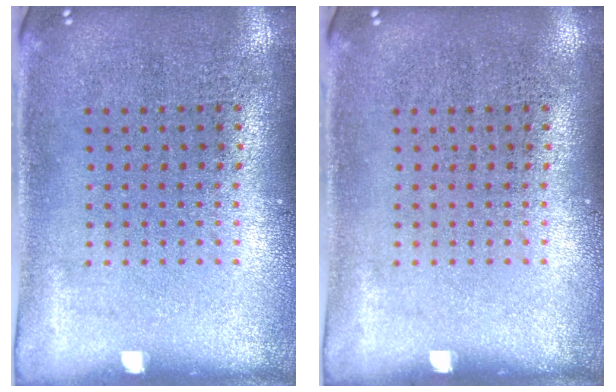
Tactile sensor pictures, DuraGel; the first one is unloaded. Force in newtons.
{"total": 0.0}